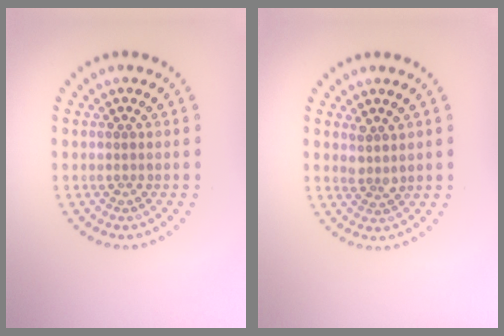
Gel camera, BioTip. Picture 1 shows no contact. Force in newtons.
{"total": 1.6, "press": 1.3, "slide": 1.0}